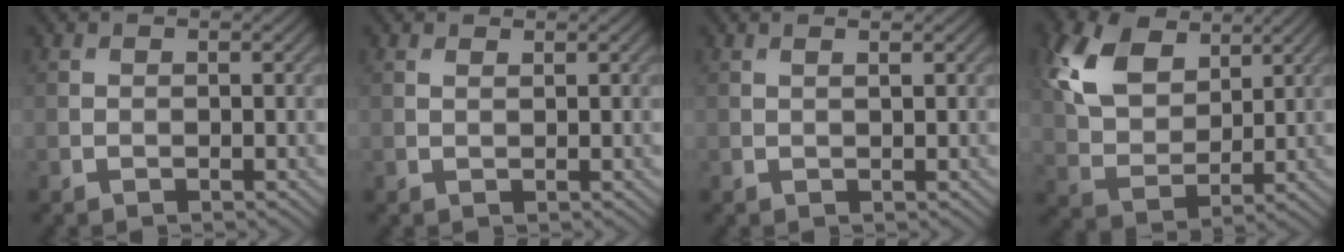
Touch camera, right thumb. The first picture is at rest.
{"total": 0.6, "force": [0.5, 0.1, 0.2], "torque": [-0.005, 0.002, 0.011]}
{"total": 0.9, "force": [0.6, 0.1, 0.7], "torque": [-0.013, 0.001, 0.007]}
{"total": 10.9, "force": [5.1, 6.7, 6.9], "torque": [-0.182, 0.016, 0.095]}